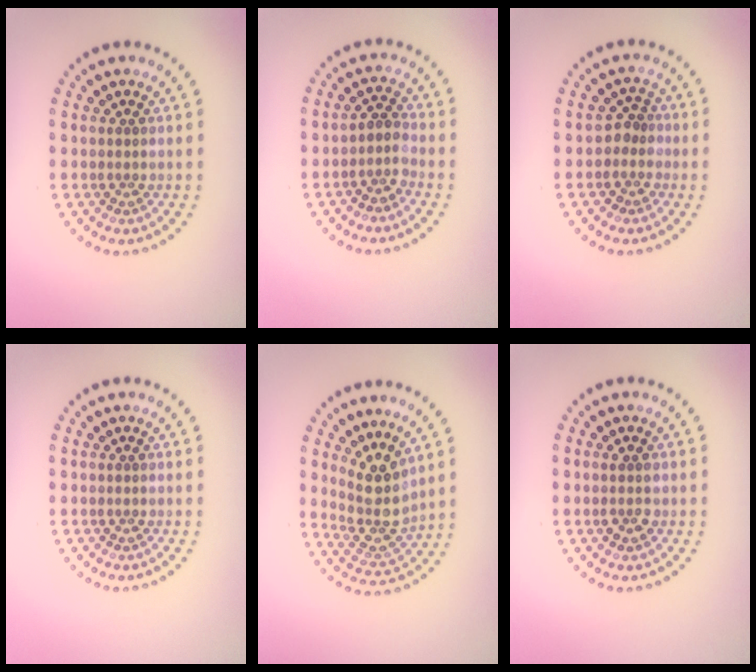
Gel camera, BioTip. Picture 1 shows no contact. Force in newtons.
{"total": 1.8, "press": 1.4, "slide": 1.2}
{"total": 1.9, "press": 1.5, "slide": 1.2}
{"total": 0.0}
{"total": 4.1, "press": 3.2, "slide": 2.5}
{"total": 1.4, "press": 1.4, "slide": 0.2}